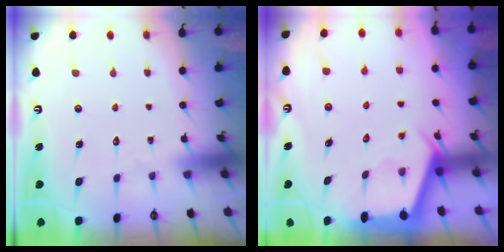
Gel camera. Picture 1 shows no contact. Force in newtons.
{"total": 2.8, "press": 2.8, "slide": 0.4}